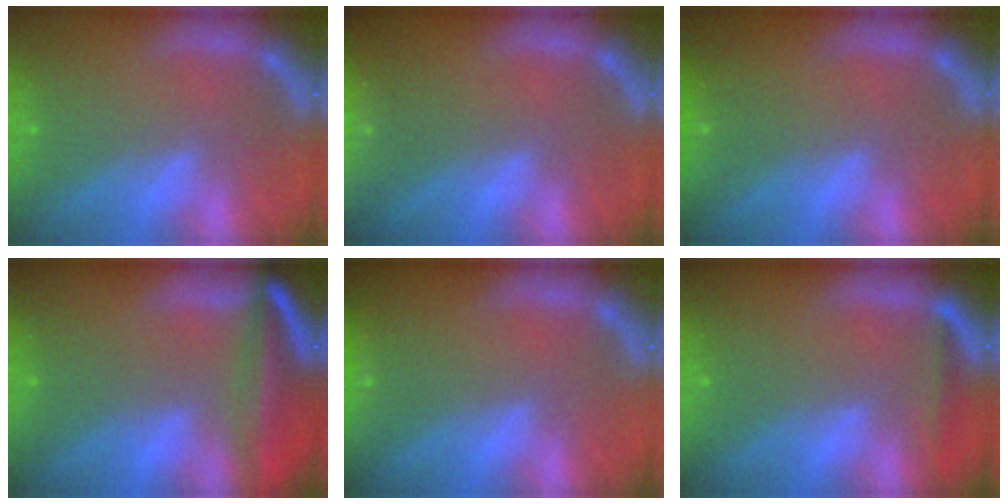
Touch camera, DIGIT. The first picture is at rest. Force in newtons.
{"total": 6.5}
{"total": 0.9}
{"total": 9.6}
{"total": 1.9}
{"total": 1.9}